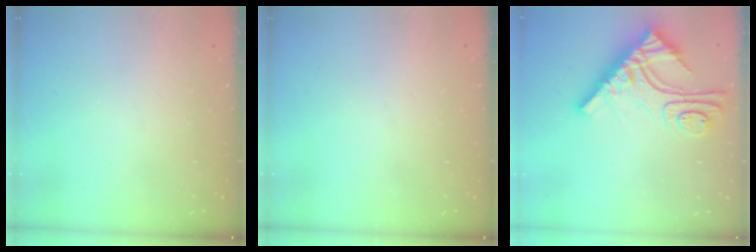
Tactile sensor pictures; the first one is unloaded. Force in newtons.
{"total": 0.0}
{"total": 15.2, "press": 15.1, "slide": 1.4}